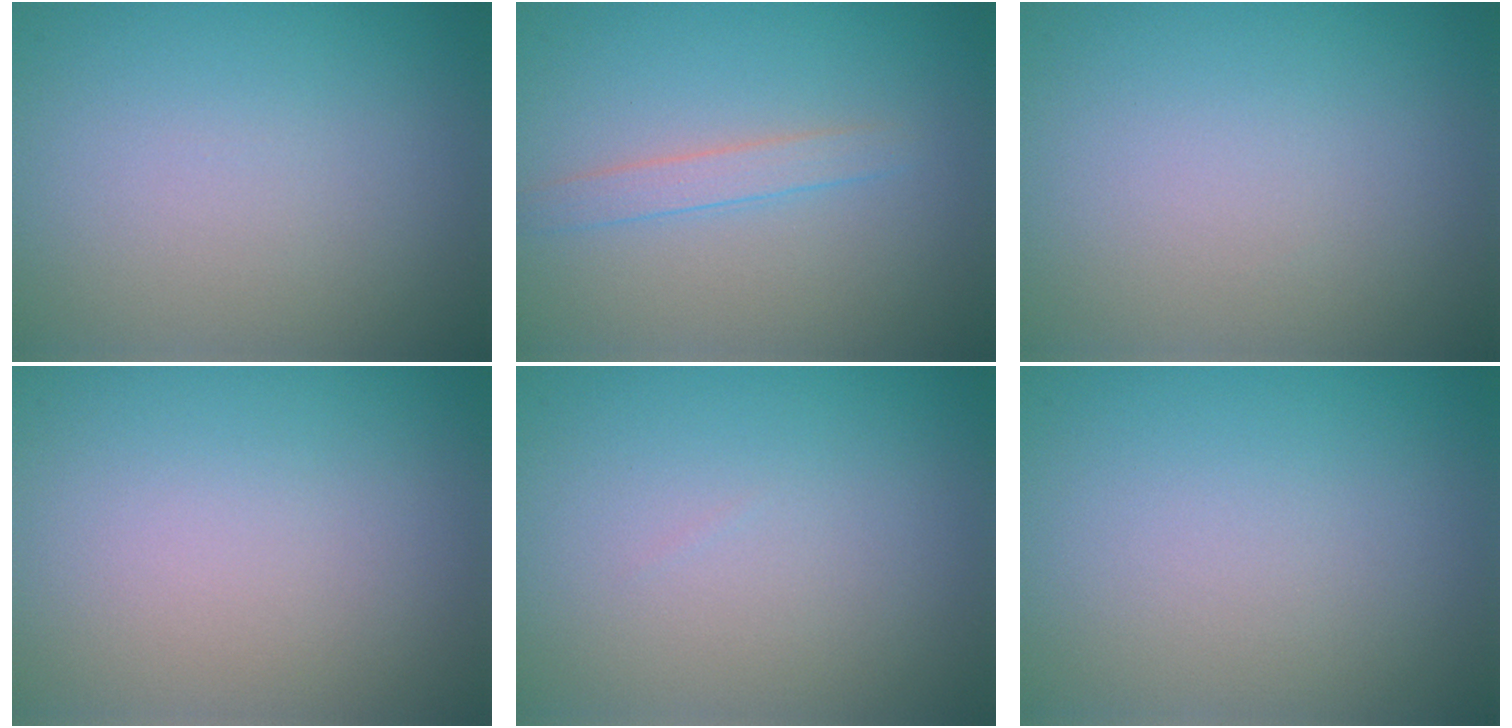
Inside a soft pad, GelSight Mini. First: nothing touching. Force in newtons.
{"total": 1.6, "press": 1.6, "slide": 0.1}
{"total": 0.0}
{"total": 0.0}
{"total": 0.0}
{"total": 0.0}